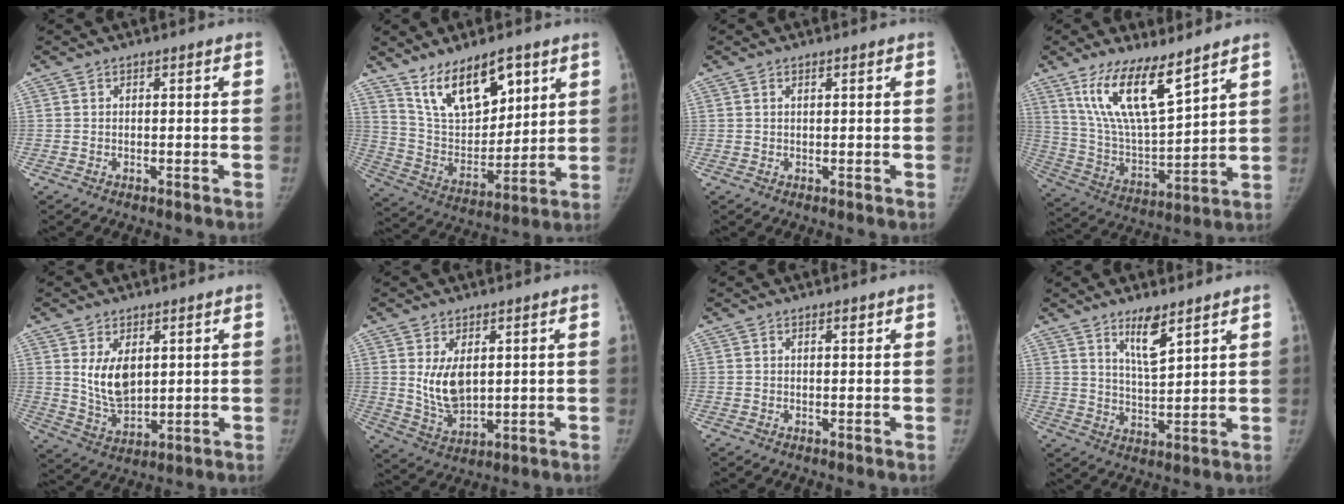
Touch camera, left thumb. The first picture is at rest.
{"total": 16.0, "force": [9.7, 7.6, 10.2], "torque": [-0.130, -0.054, 0.190]}
{"total": 0.6, "force": [0.3, 0.2, 0.4], "torque": [-0.010, 0.001, 0.006]}
{"total": 15.7, "force": [9.9, 4.4, 11.3], "torque": [-0.194, -0.055, 0.203]}
{"total": 8.4, "force": [2.4, 5.1, 6.2], "torque": [-0.091, -0.021, 0.061]}
{"total": 7.5, "force": [1.8, 4.3, 5.9], "torque": [-0.095, -0.019, 0.049]}
{"total": 0.6, "force": [0.4, 0.2, 0.4], "torque": [-0.004, -0.001, 0.006]}
{"total": 7.0, "force": [4.6, 1.7, 4.9], "torque": [-0.078, -0.037, 0.085]}